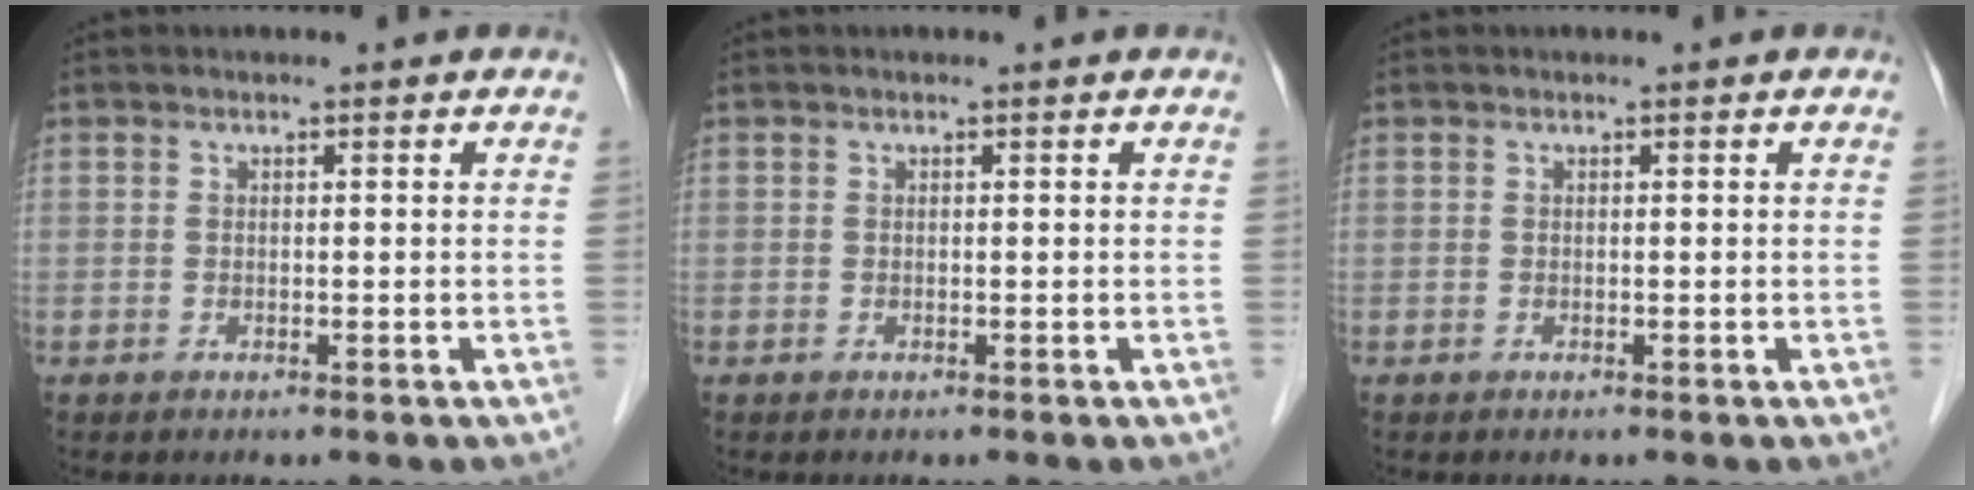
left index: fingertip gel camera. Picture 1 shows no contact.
{"total": 0.0}
{"total": 0.0}